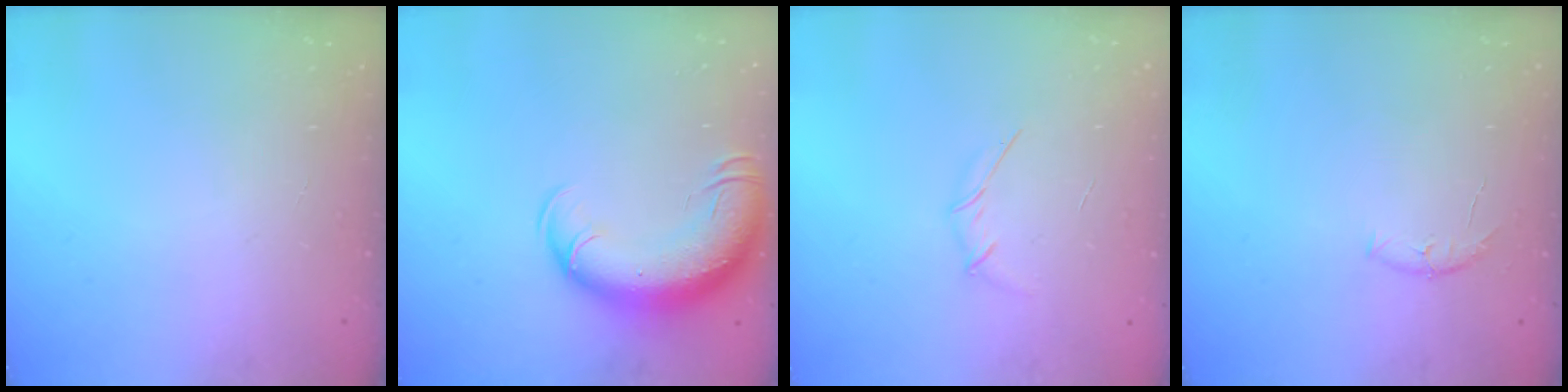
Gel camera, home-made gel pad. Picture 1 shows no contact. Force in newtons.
{"total": 15.1, "press": 14.7, "slide": 3.6}
{"total": 3.1, "press": 3.0, "slide": 0.8}
{"total": 5.6, "press": 5.5, "slide": 1.1}